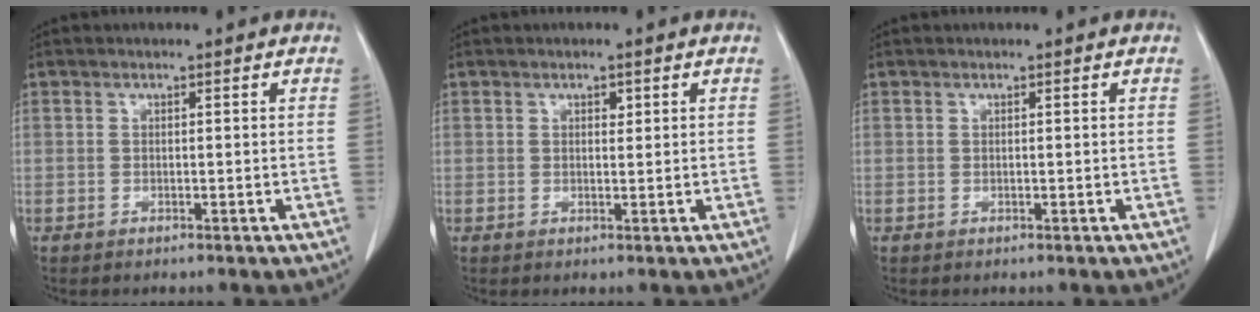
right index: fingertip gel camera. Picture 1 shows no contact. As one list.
[{"total": 1.6, "force": [0.6, 0.9, 1.2], "torque": [-0.022, -0.001, 0.011]}, {"total": 0.0}]